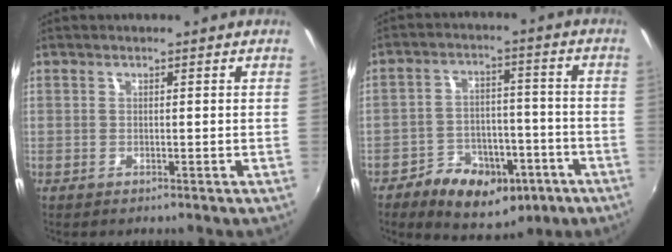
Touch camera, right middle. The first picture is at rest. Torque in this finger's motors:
{"motor_torque": [0.82, -0.97, 0.05, 0.03]}